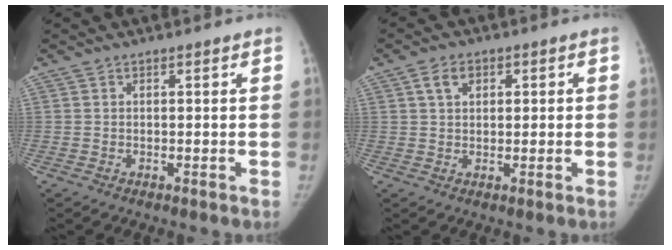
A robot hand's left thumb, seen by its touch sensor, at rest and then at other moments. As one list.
[{"total": 4.3, "force": [1.6, 2.8, 2.8], "torque": [-0.040, 0.002, 0.029]}]